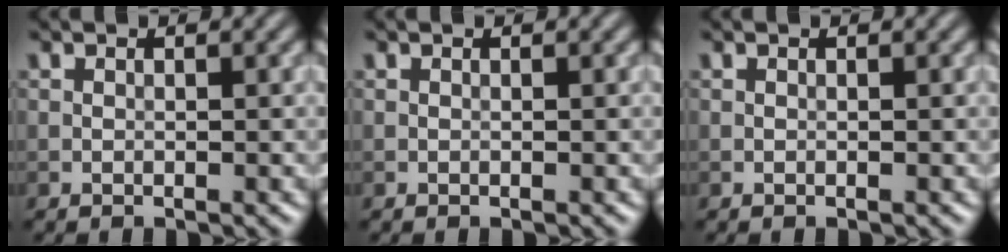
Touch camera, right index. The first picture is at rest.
{"total": 0.0}
{"total": 0.0}